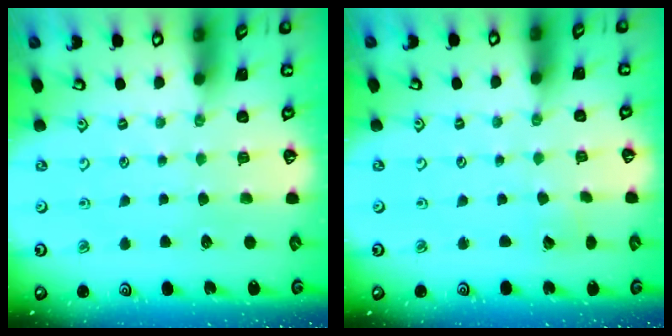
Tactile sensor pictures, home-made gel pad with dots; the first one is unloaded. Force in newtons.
{"total": 2.1, "press": 2.1, "slide": 0.2}